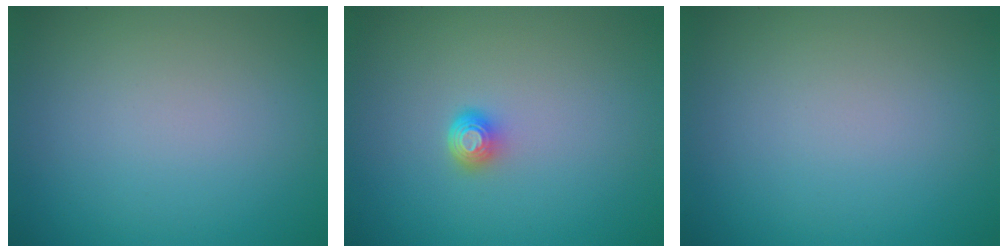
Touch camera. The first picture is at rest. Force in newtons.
{"total": 1.6, "press": 1.2, "slide": 1.0}
{"total": 0.0}